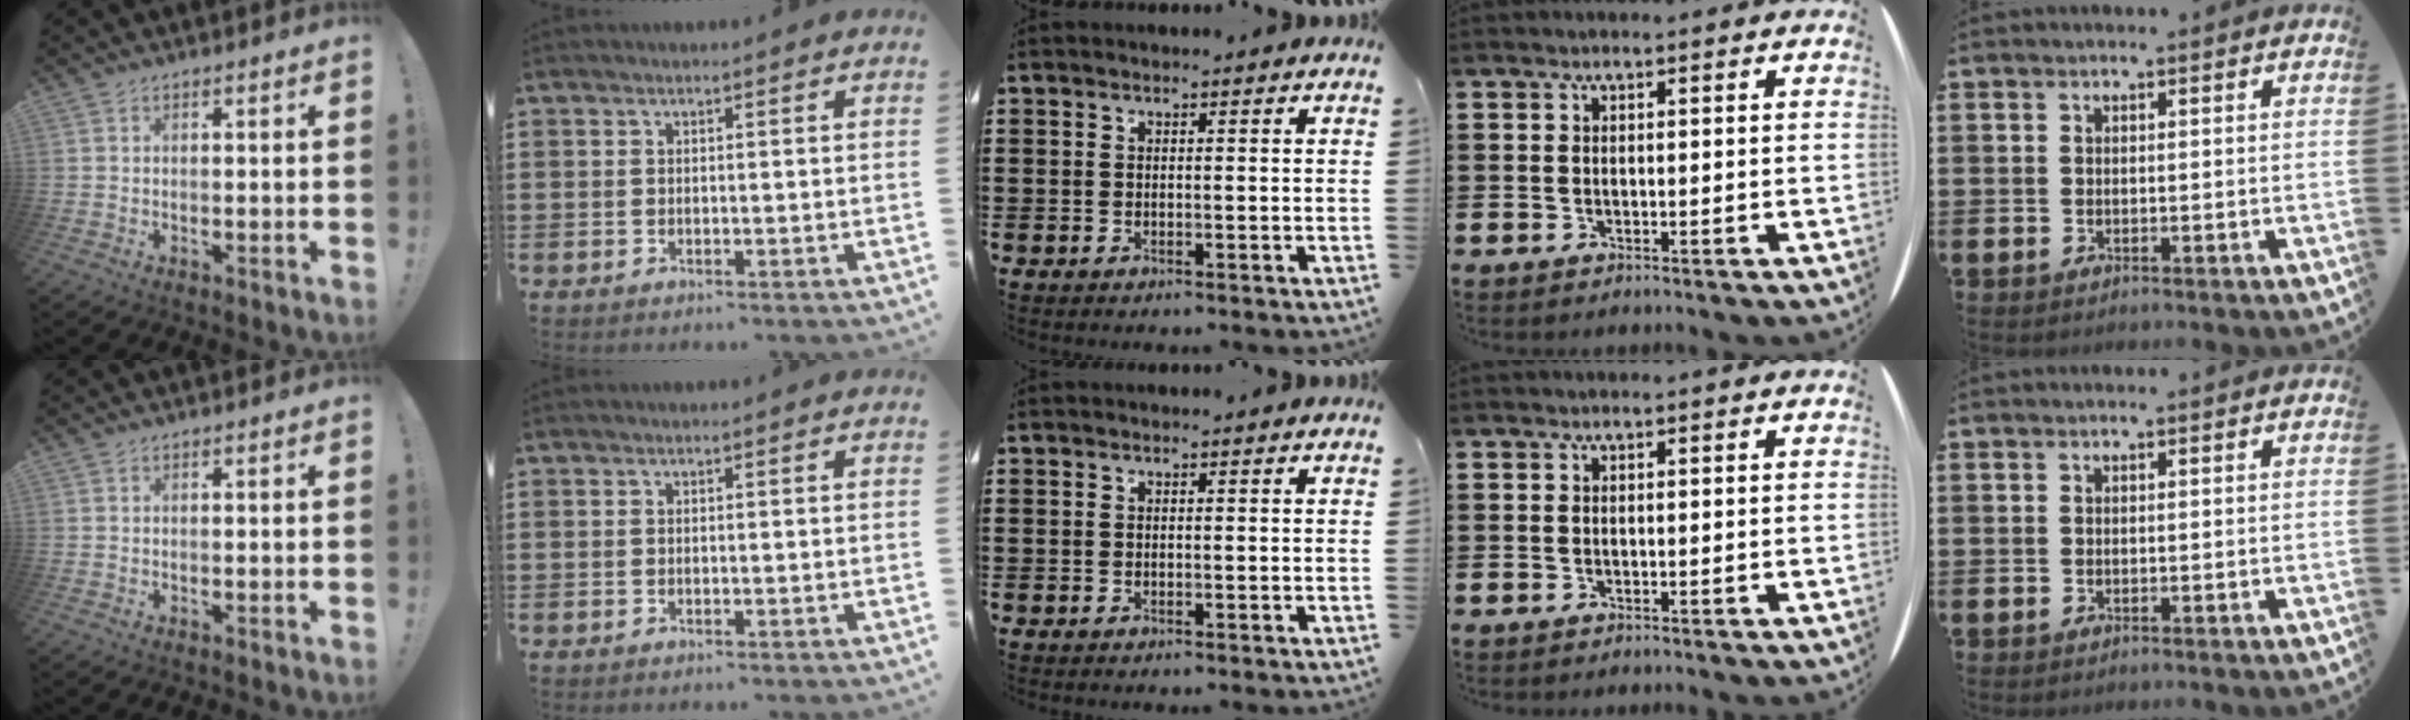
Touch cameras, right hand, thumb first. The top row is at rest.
{}